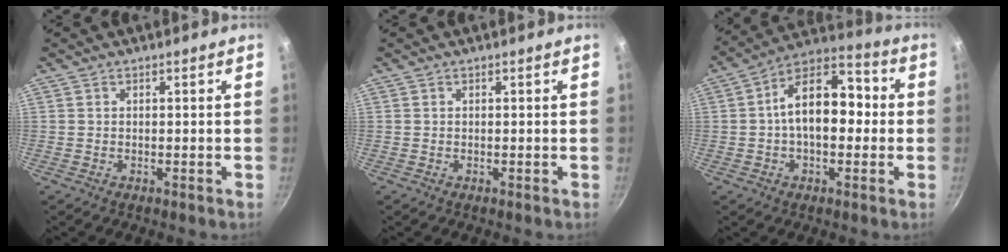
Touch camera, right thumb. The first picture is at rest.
{"total": 0.0}
{"total": 14.8, "force": [0.4, 8.5, 12.1], "torque": [-0.173, 0.042, -0.009]}